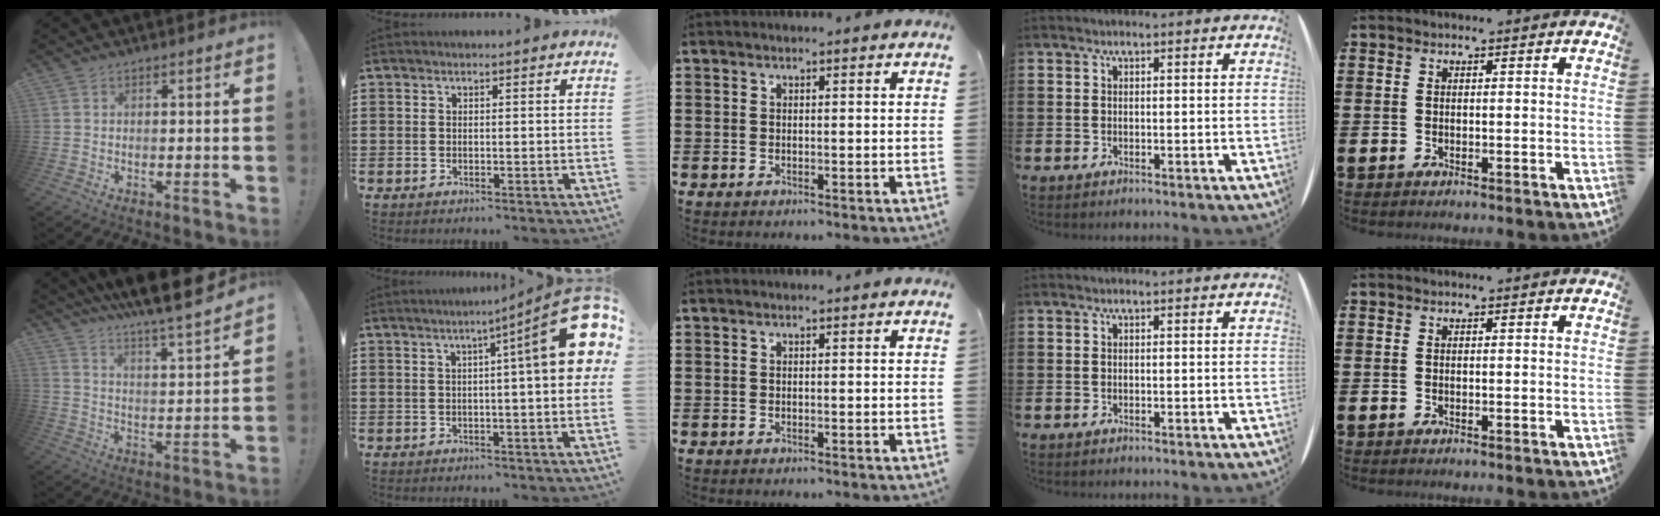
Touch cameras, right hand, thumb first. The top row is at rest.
{"thumb": {"total": 9.2, "force": [8.2, -0.3, 4.1], "torque": [-0.078, -0.086, 0.132]}, "index": {"total": 11.6, "force": [3.4, 1.4, 11.0], "torque": [-0.144, -0.038, 0.051]}}